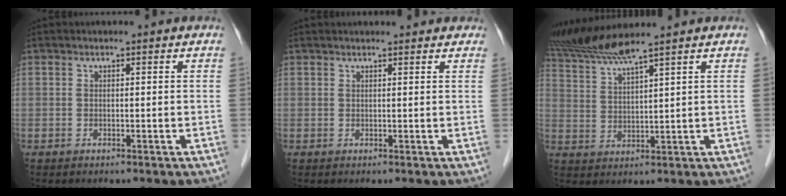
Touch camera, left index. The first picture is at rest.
{"total": 4.6, "force": [4.2, 0.9, 1.8], "torque": [-0.021, 0.025, 0.042]}
{"total": 6.6, "force": [5.7, -2.0, 2.5], "torque": [-0.066, -0.001, 0.120]}